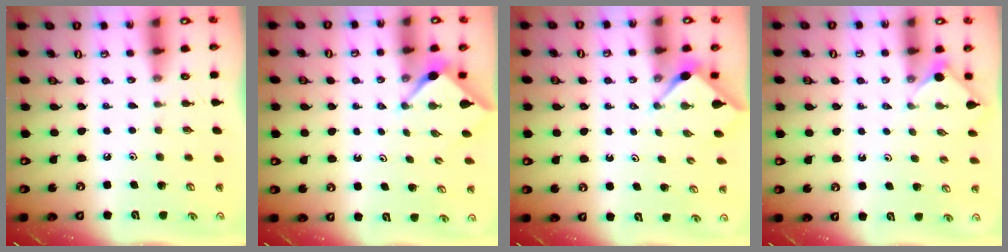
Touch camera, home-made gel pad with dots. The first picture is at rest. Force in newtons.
{"total": 3.1, "press": 3.1, "slide": 0.3}
{"total": 3.0, "press": 3.0, "slide": 0.3}
{"total": 2.3, "press": 2.2, "slide": 0.3}